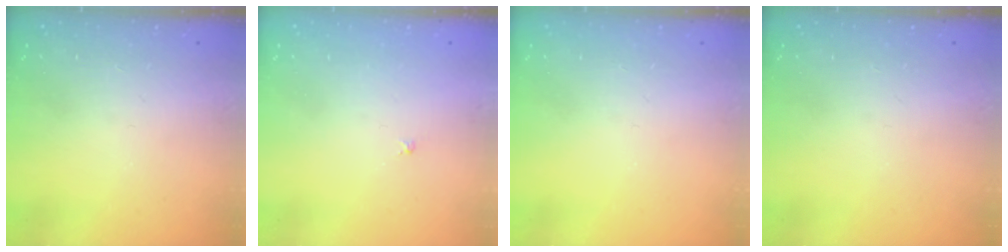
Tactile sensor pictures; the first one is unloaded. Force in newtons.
{"total": 1.0, "press": 0.9, "slide": 0.3}
{"total": 0.0}
{"total": 0.0}